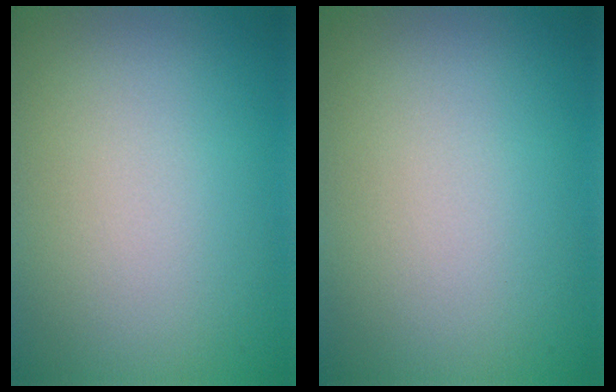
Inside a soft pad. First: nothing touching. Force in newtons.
{"total": 0.0}